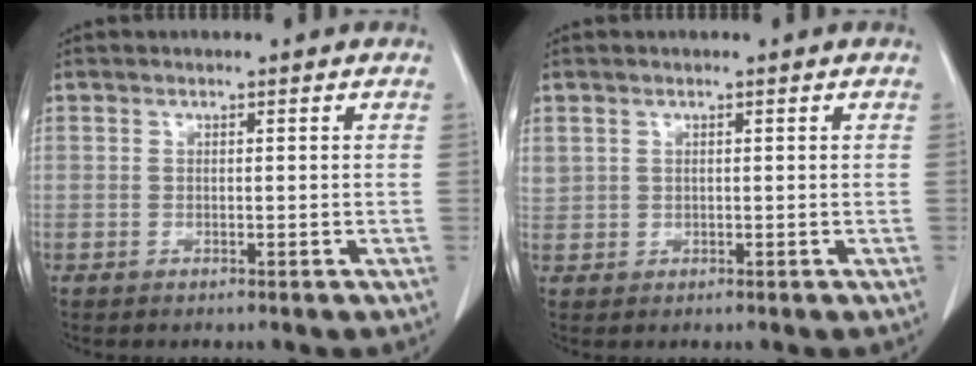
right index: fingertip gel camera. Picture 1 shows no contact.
{"total": 1.7, "force": [1.0, 1.4, 0.4], "torque": [-0.008, 0.012, 0.024]}